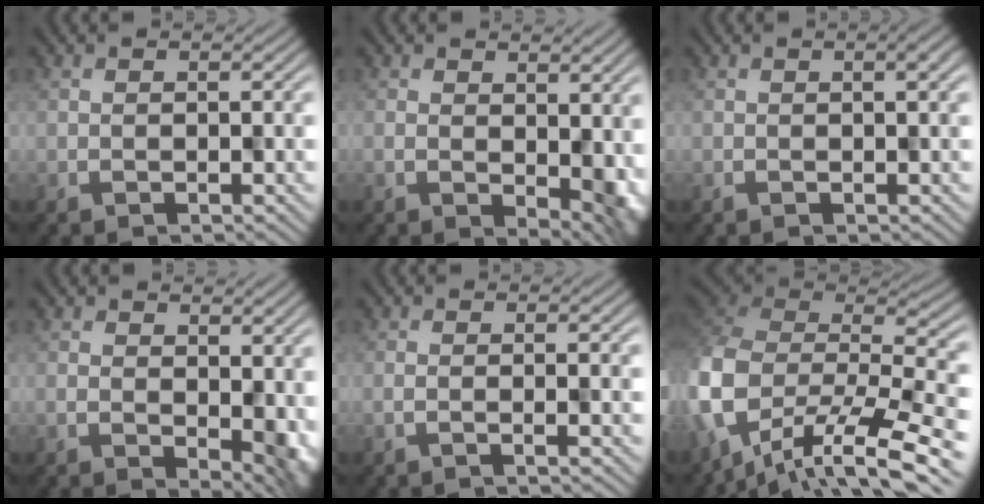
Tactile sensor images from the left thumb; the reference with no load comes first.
{"total": 4.5, "force": [-0.3, 2.2, 3.9], "torque": [-0.055, -0.015, 0.014]}
{"total": 1.4, "force": [0.2, 0.4, 1.3], "torque": [-0.014, 0.001, 0.000]}
{"total": 4.3, "force": [-0.3, 1.9, 3.9], "torque": [-0.055, -0.014, 0.013]}
{"total": 1.7, "force": [-0.3, 0.1, 1.6], "torque": [-0.016, 0.007, -0.023]}
{"total": 15.8, "force": [-7.5, 8.6, 10.9], "torque": [-0.281, -0.033, -0.122]}